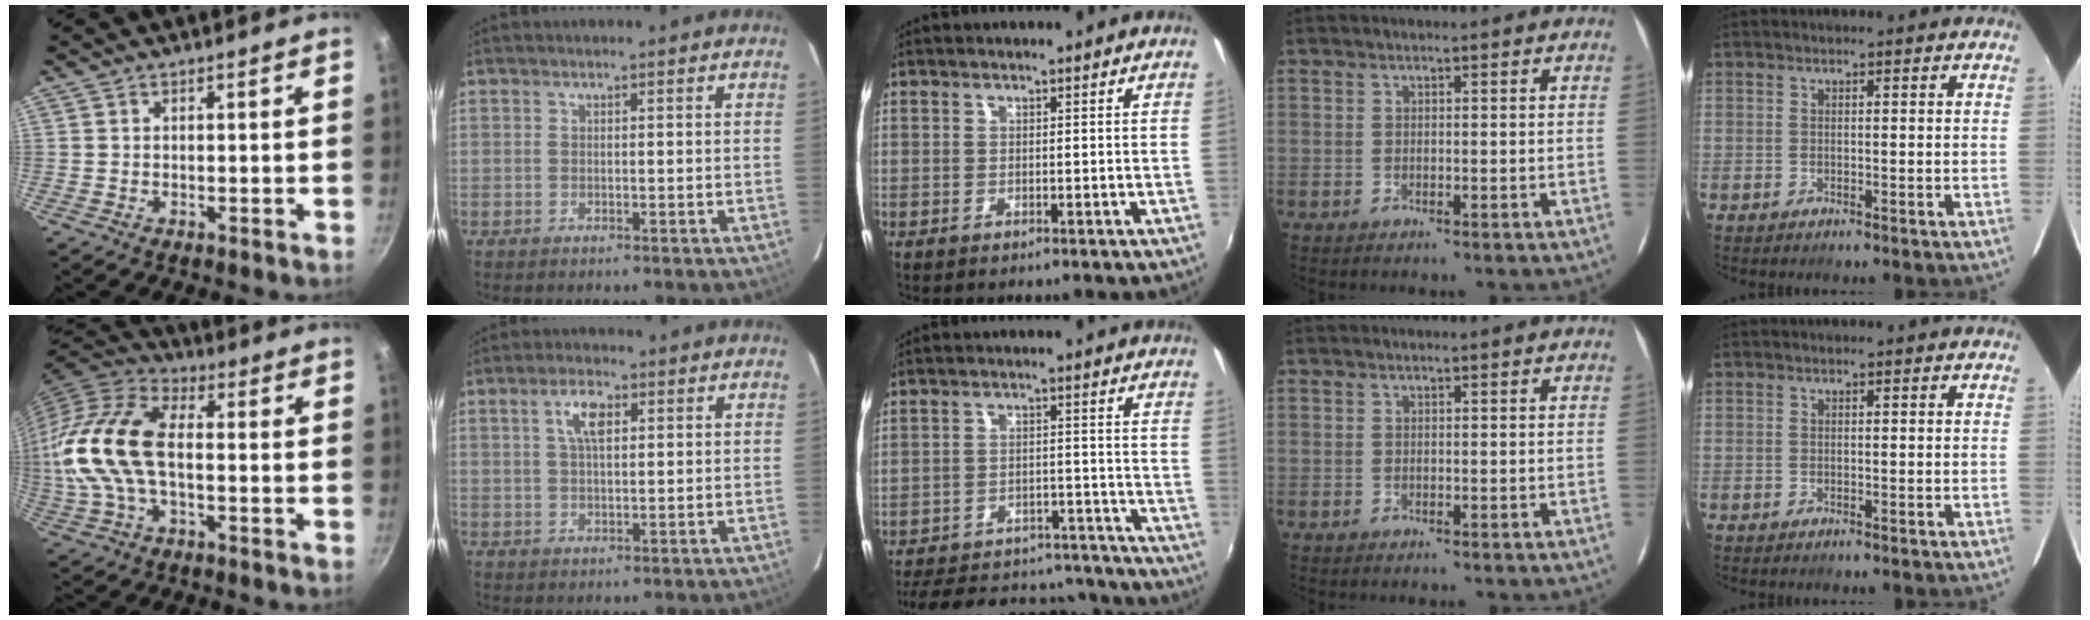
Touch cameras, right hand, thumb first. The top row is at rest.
{"thumb": {"total": 18.1, "force": [-0.4, 9.6, 15.4], "torque": [-0.309, 0.026, -0.022]}, "index": {"total": 4.9, "force": [1.7, 2.0, 4.1], "torque": [-0.074, 0.010, 0.032]}, "middle": {"total": 25.2, "force": [-22.0, 9.0, 8.4], "torque": [-0.177, 0.040, -0.266]}}